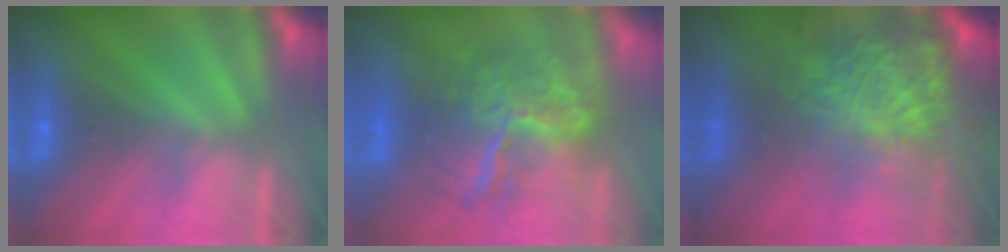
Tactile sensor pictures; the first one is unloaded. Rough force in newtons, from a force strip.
{"total": 7.8}
{"total": 11.4}